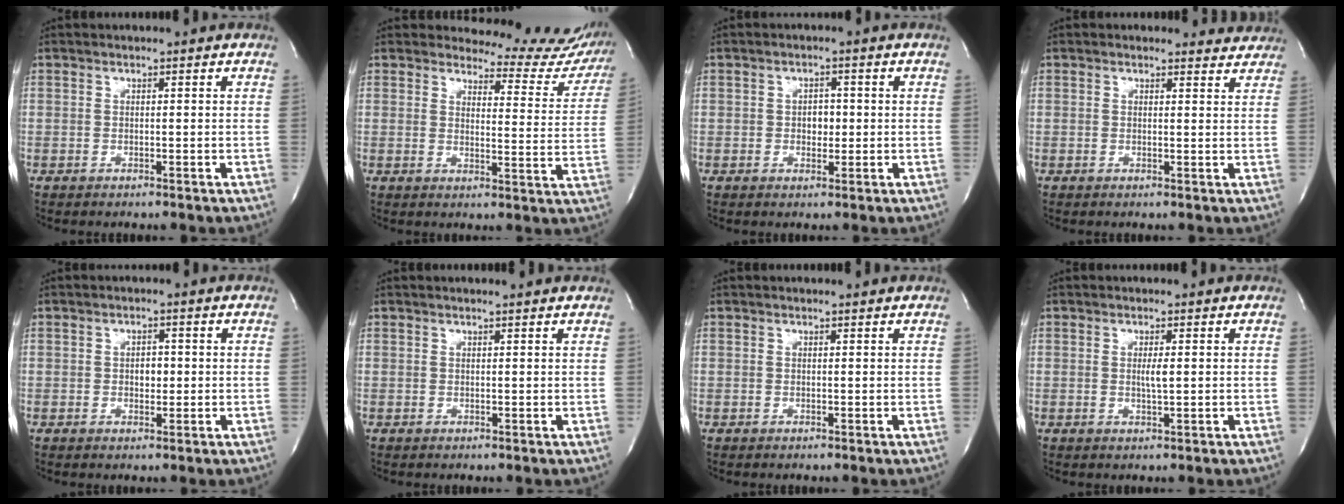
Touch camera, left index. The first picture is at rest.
{"total": 14.3, "force": [14.0, 3.1, 0.6], "torque": [0.025, -0.090, 0.129]}
{"total": 2.5, "force": [-0.1, 1.7, 1.8], "torque": [-0.023, 0.000, -0.001]}
{"total": 3.3, "force": [3.1, 1.1, -0.3], "torque": [0.008, -0.015, 0.014]}
{"total": 2.1, "force": [-0.1, 1.4, 1.6], "torque": [-0.024, -0.001, -0.001]}
{"total": 1.9, "force": [1.8, 0.0, 0.6], "torque": [-0.014, 0.005, 0.020]}
{"total": 0.7, "force": [0.7, 0.0, 0.1], "torque": [-0.010, -0.001, 0.007]}
{"total": 1.8, "force": [0.1, 0.1, 1.8], "torque": [-0.035, -0.004, 0.001]}